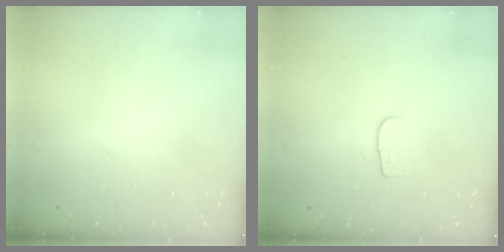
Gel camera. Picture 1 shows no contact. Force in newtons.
{"total": 4.3, "press": 4.3, "slide": 0.5}